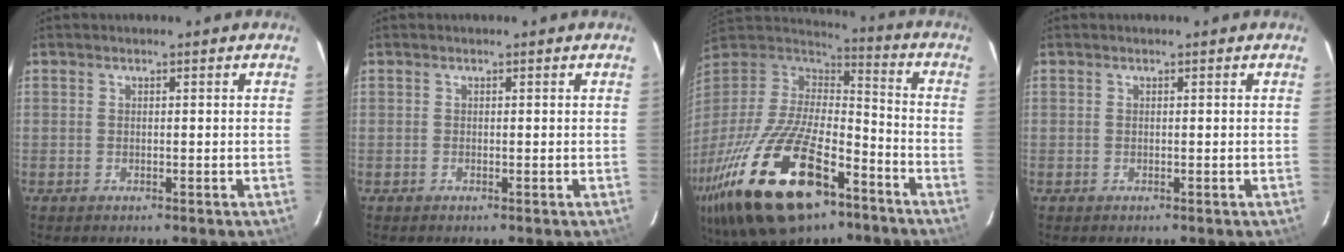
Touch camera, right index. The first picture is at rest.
{"total": 0.0}
{"total": 33.4, "force": [-18.7, 14.5, 23.6], "torque": [-0.486, -0.050, -0.303]}
{"total": 0.0}